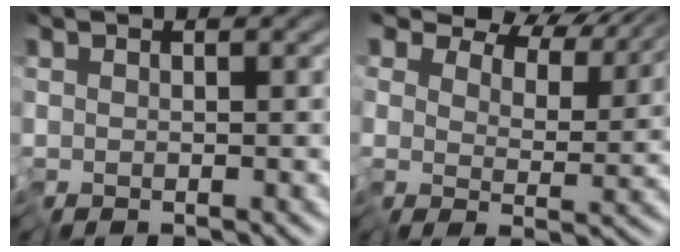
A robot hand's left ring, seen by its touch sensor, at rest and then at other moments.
{"total": 6.6, "force": [5.9, 2.3, 1.6], "torque": [-0.033, 0.005, 0.087]}